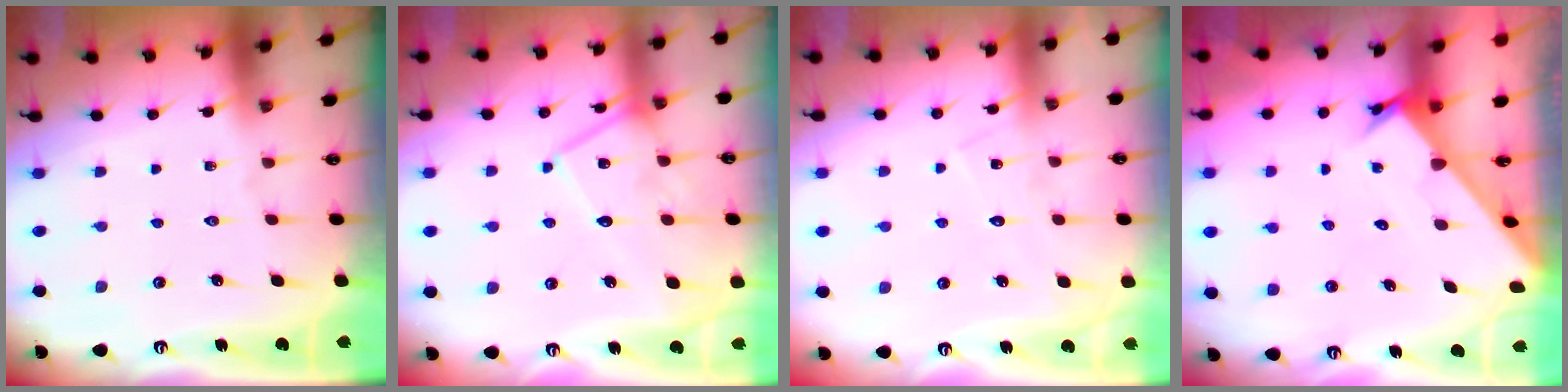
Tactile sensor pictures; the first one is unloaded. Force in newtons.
{"total": 14.6, "press": 14.5, "slide": 1.2}
{"total": 6.8, "press": 6.8, "slide": 0.4}
{"total": 2.2, "press": 2.2, "slide": 0.1}